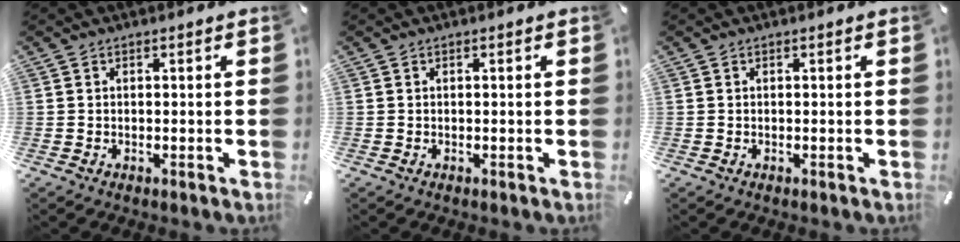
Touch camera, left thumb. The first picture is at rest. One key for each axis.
{"total": 0.0}
{"total": 0.0}